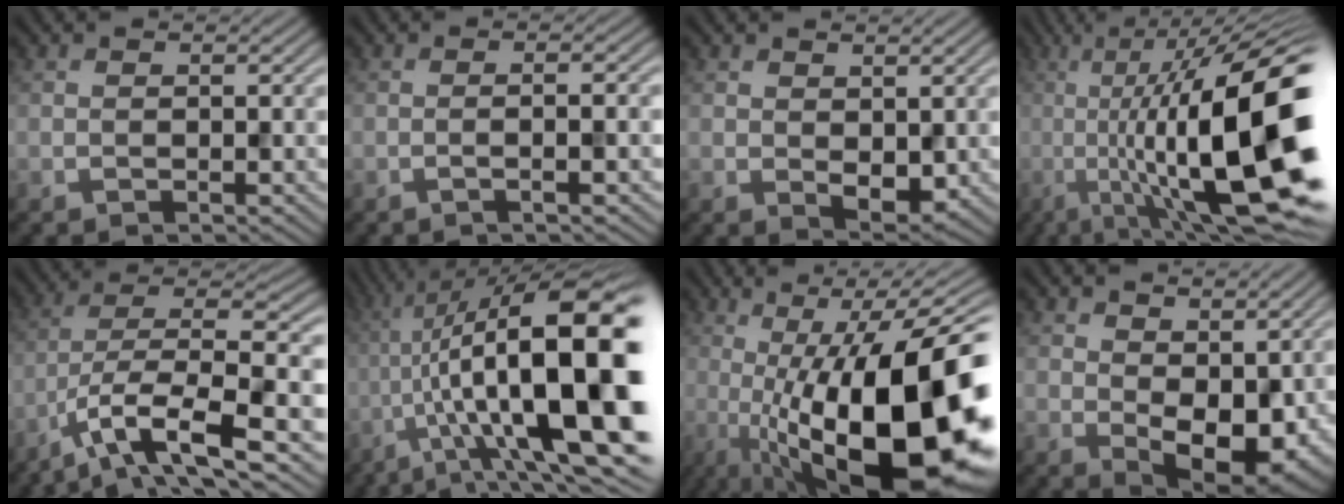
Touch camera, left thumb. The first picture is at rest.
{"total": 3.5, "force": [-1.0, 0.6, 3.3], "torque": [-0.048, 0.008, -0.023]}
{"total": 3.0, "force": [0.7, 1.9, 2.2], "torque": [-0.042, -0.010, 0.018]}
{"total": 20.1, "force": [-3.0, 6.5, 18.8], "torque": [-0.288, 0.003, -0.042]}
{"total": 12.1, "force": [-6.1, 3.3, 10.0], "torque": [-0.183, -0.003, -0.105]}
{"total": 22.1, "force": [-3.3, 7.4, 20.5], "torque": [-0.315, 0.027, -0.051]}
{"total": 20.9, "force": [-4.9, 7.4, 19.0], "torque": [-0.260, 0.012, -0.085]}
{"total": 10.1, "force": [0.8, 6.3, 7.9], "torque": [-0.130, -0.022, 0.026]}